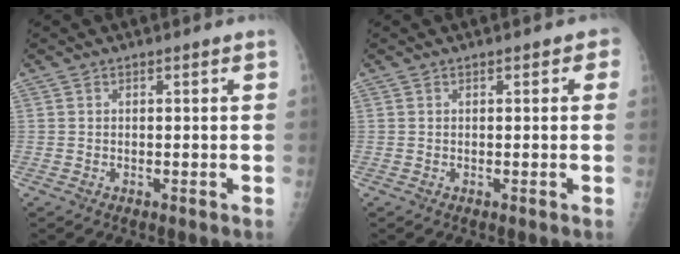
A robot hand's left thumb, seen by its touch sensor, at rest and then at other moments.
{"total": 1.3, "force": [0.5, 0.8, 0.9], "torque": [0.005, 0.003, 0.001]}